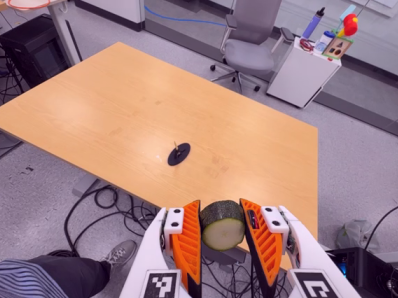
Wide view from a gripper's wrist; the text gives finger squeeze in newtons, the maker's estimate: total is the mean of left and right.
{"total": 10.8, "left": 10.1, "right": 11.5}